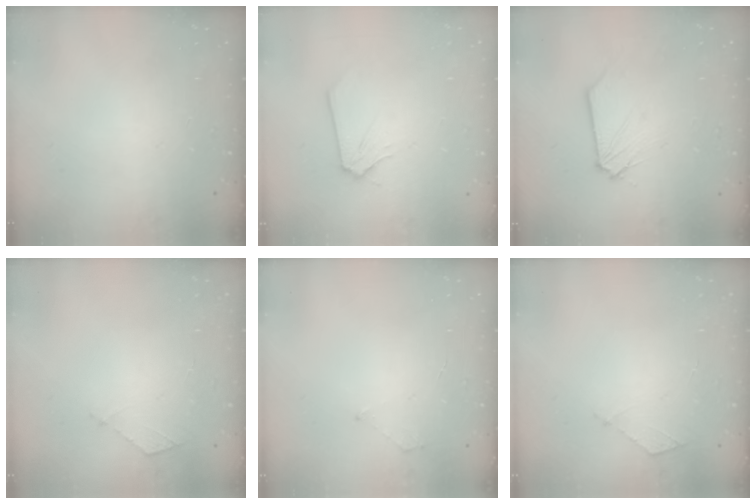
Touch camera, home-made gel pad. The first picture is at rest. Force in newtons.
{"total": 0.0}
{"total": 0.6, "press": 0.6, "slide": 0.0}
{"total": 5.1, "press": 5.1, "slide": 0.8}
{"total": 4.6, "press": 4.6, "slide": 0.8}
{"total": 5.1, "press": 5.1, "slide": 0.8}